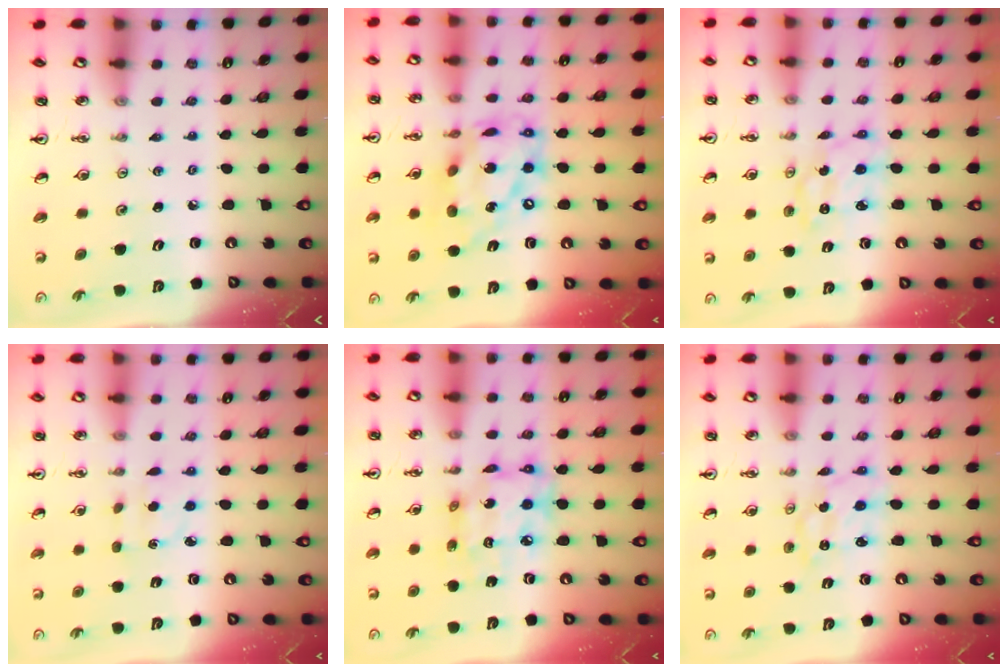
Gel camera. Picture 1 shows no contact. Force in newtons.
{"total": 18.4, "press": 18.3, "slide": 1.6}
{"total": 2.6, "press": 2.6, "slide": 0.3}
{"total": 2.7, "press": 2.6, "slide": 0.4}
{"total": 13.3, "press": 13.2, "slide": 1.3}
{"total": 1.4, "press": 1.4, "slide": 0.0}